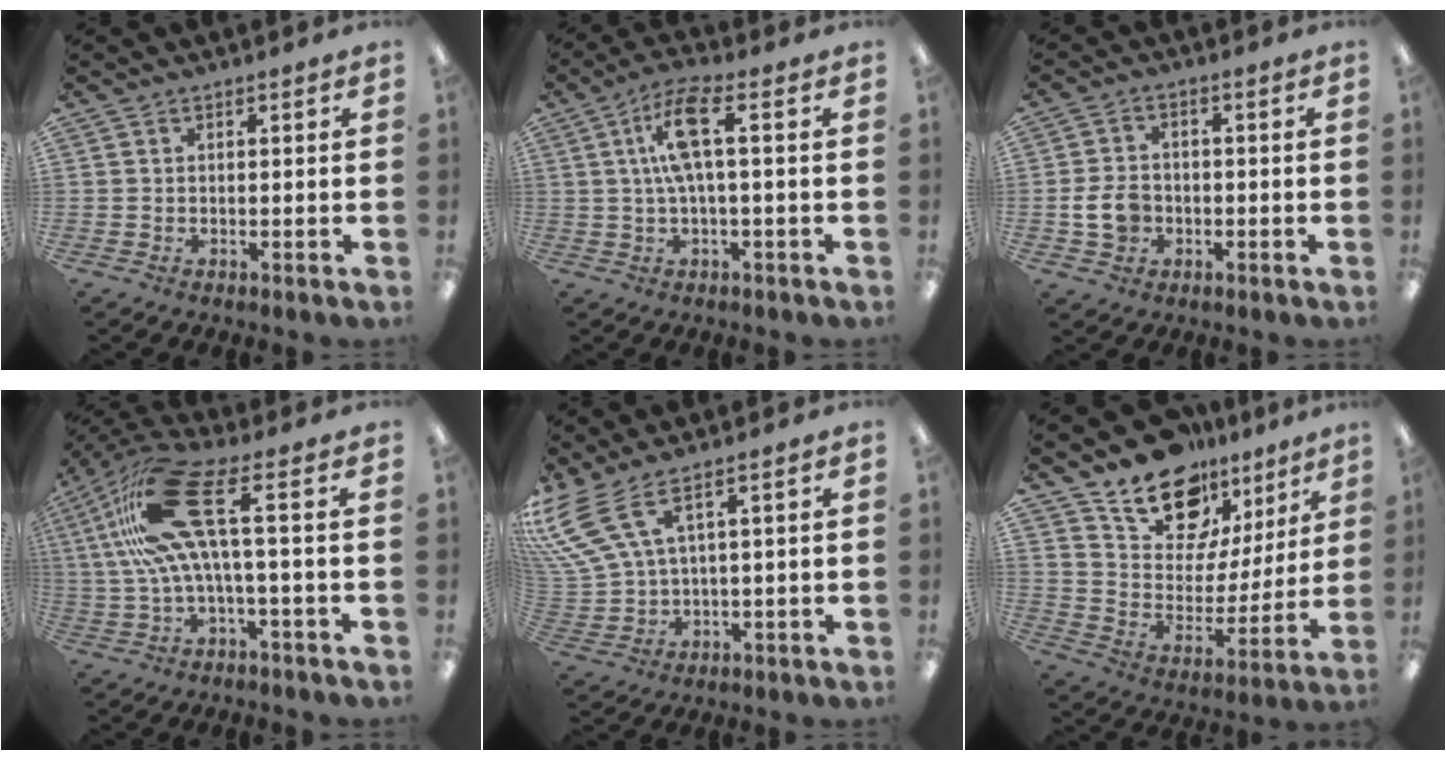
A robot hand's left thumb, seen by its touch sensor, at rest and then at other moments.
{"total": 9.9, "force": [2.0, 2.9, 9.3], "torque": [-0.173, 0.004, 0.031]}
{"total": 6.7, "force": [-1.3, 5.0, 4.3], "torque": [-0.092, 0.009, -0.024]}
{"total": 18.9, "force": [4.4, 5.3, 17.6], "torque": [-0.370, -0.013, 0.066]}
{"total": 10.1, "force": [6.0, 3.7, 7.2], "torque": [-0.172, -0.030, 0.113]}
{"total": 16.8, "force": [12.4, 9.6, 5.9], "torque": [-0.111, -0.084, 0.230]}